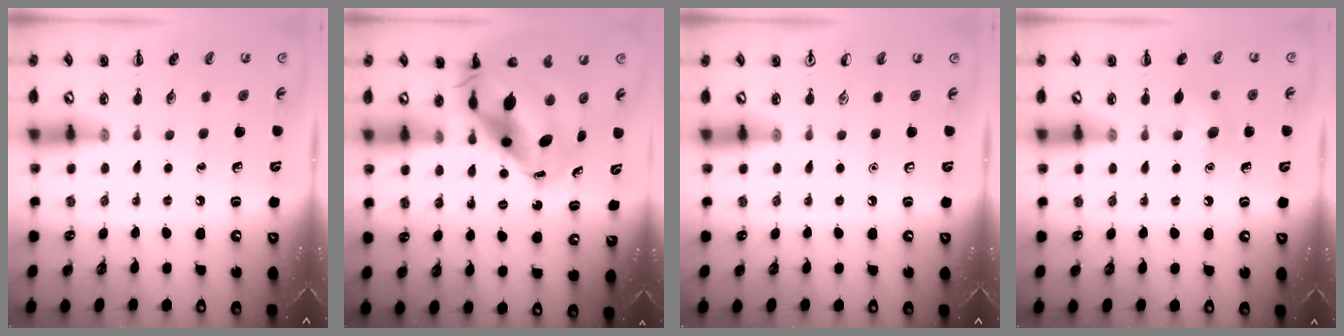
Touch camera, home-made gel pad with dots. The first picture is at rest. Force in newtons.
{"total": 12.6, "press": 12.0, "slide": 3.6}
{"total": 0.0}
{"total": 4.9, "press": 4.8, "slide": 1.2}